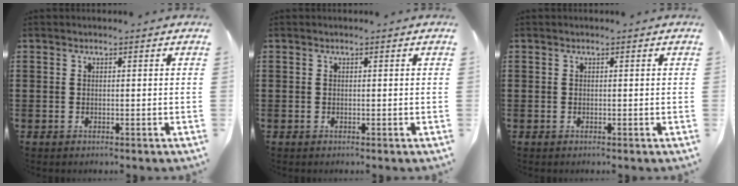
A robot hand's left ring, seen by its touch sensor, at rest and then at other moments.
{"total": 0.0}
{"total": 0.0}